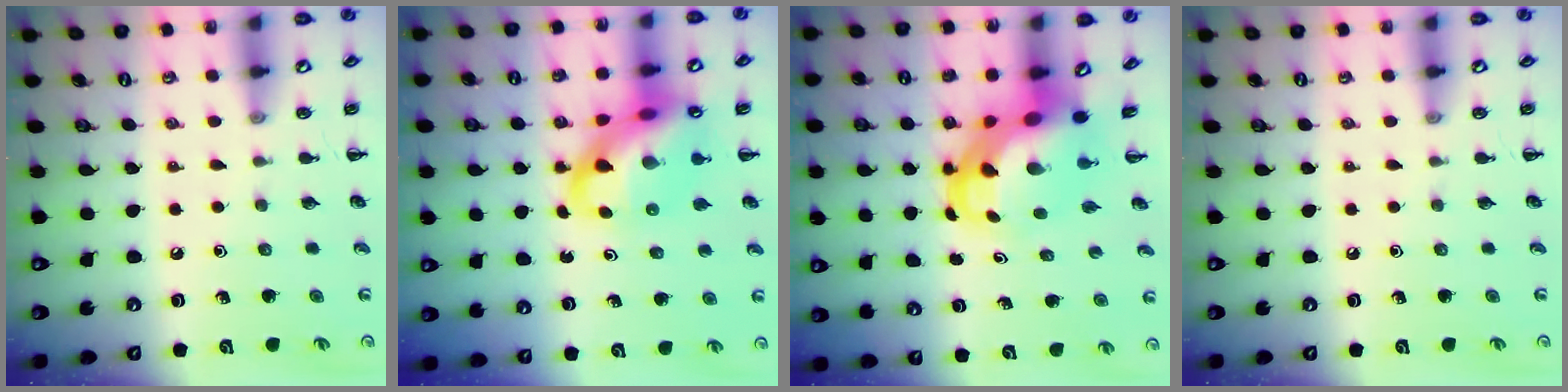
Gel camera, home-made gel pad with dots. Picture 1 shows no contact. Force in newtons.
{"total": 14.8, "press": 14.3, "slide": 4.0}
{"total": 6.5, "press": 6.3, "slide": 1.8}
{"total": 0.0}